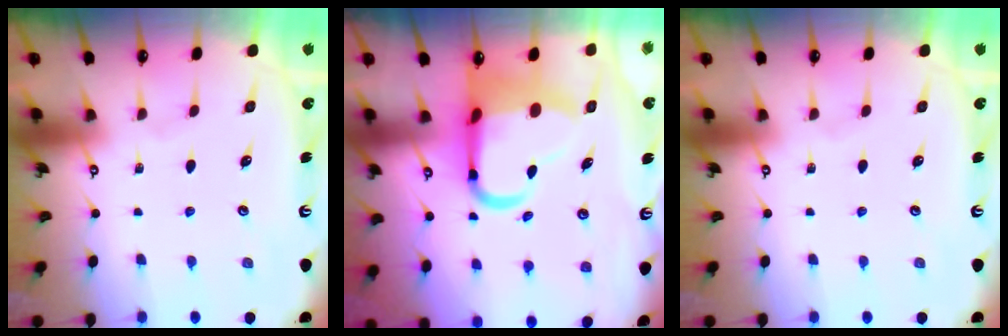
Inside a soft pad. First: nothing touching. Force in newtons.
{"total": 12.1, "press": 11.9, "slide": 2.5}
{"total": 0.0}